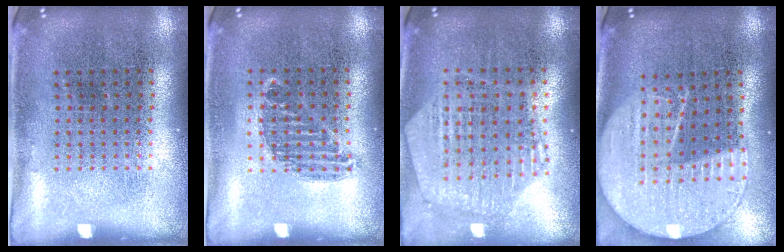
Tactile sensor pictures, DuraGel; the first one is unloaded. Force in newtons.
{"total": 0.8, "press": 0.7, "slide": 0.4}
{"total": 1.1, "press": 1.1, "slide": 0.3}
{"total": 2.1, "press": 1.8, "slide": 1.1}